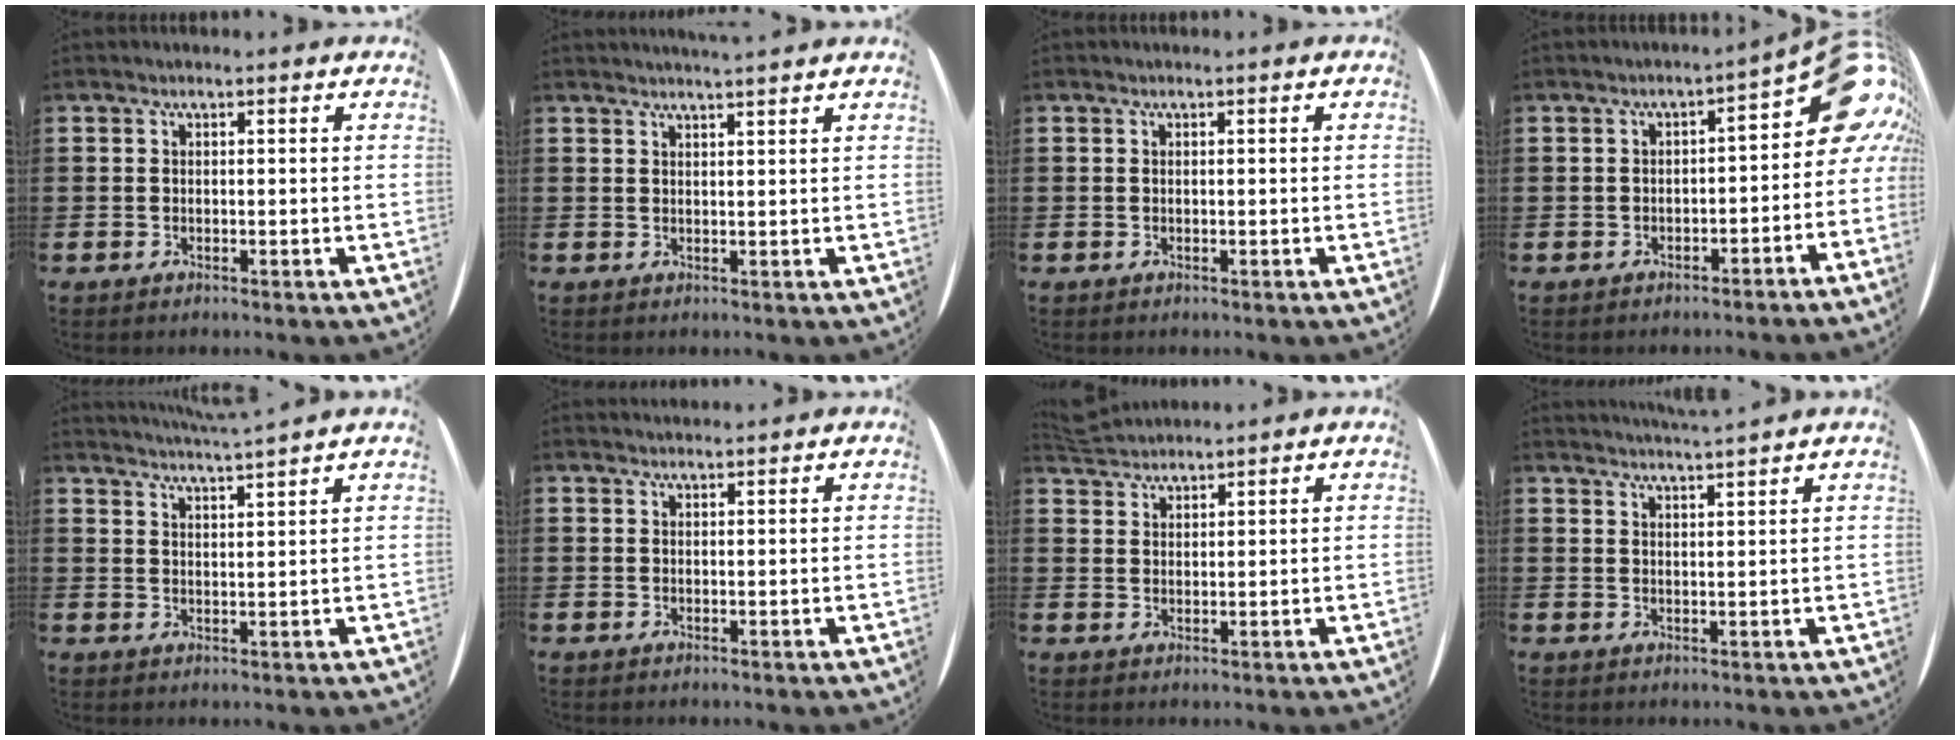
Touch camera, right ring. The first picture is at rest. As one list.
[{"total": 1.5, "force": [1.4, -0.6, 0.0], "torque": [0.003, -0.004, 0.026]}, {"total": 0.0}, {"total": 6.5, "force": [1.3, 3.3, 5.5], "torque": [-0.069, -0.015, 0.012]}, {"total": 3.2, "force": [3.0, -1.2, 0.1], "torque": [-0.006, -0.021, 0.052]}, {"total": 0.9, "force": [0.9, -0.1, -0.1], "torque": [0.003, 0.002, 0.017]}, {"total": 2.8, "force": [2.7, -0.3, -0.5], "torque": [0.002, -0.006, 0.054]}, {"total": 2.4, "force": [2.2, -0.8, -0.1], "torque": [0.001, -0.014, 0.042]}]